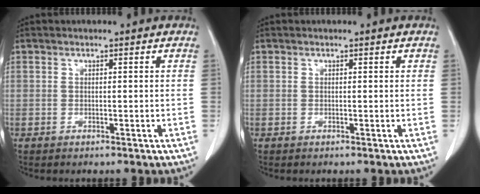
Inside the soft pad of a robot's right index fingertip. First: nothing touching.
{"total": 0.0}